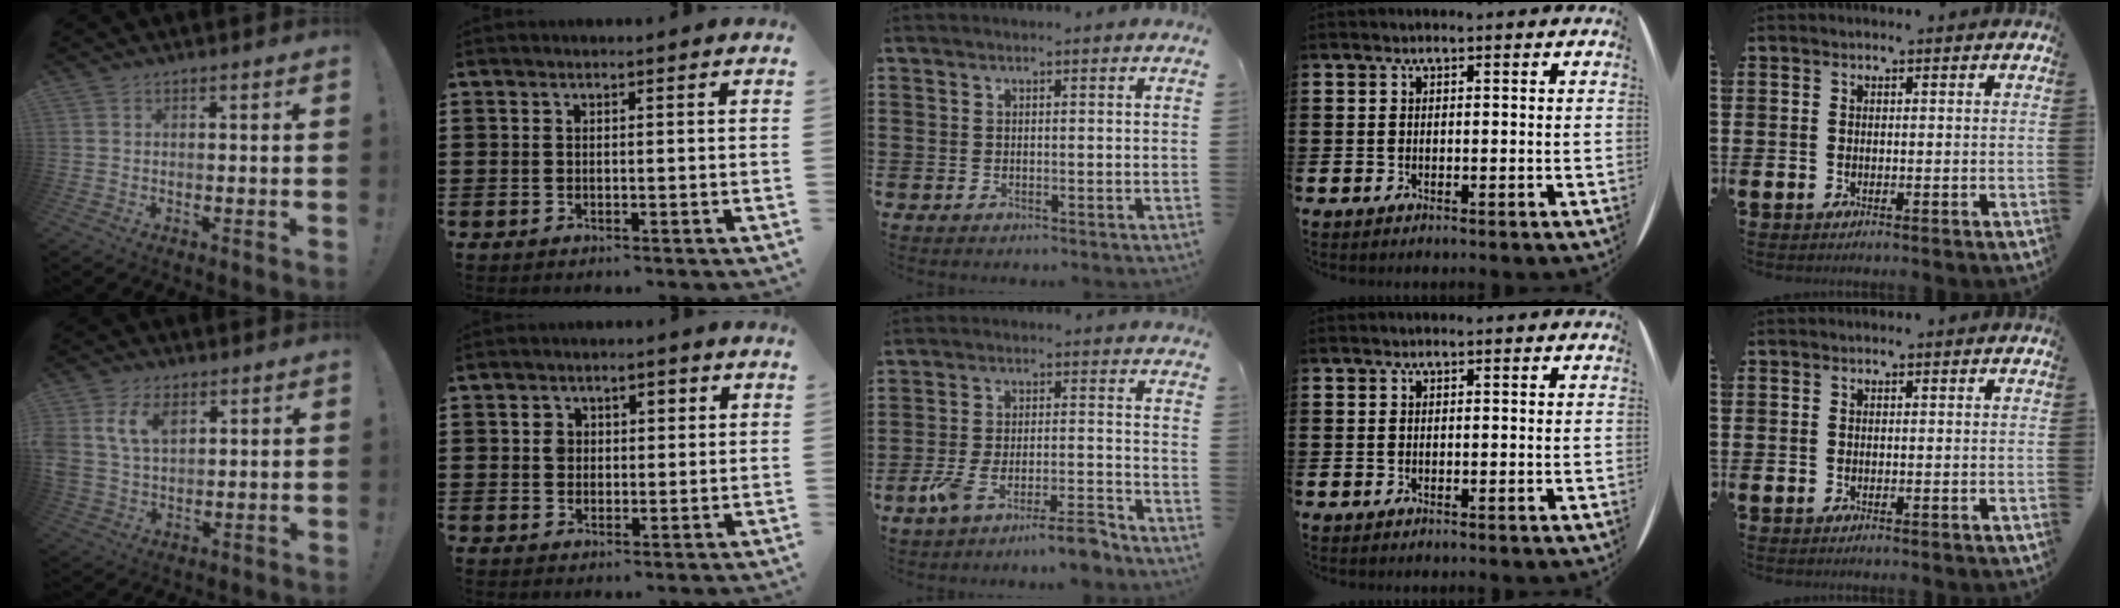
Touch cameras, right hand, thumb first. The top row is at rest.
{"thumb": {"total": 9.4, "force": [4.2, 6.1, 5.8], "torque": [-0.122, -0.005, 0.079]}, "index": {"total": 2.7, "force": [0.3, 2.2, 1.4], "torque": [-0.038, 0.011, 0.002]}, "middle": {"total": 7.7, "force": [-6.4, 0.1, 4.2], "torque": [-0.079, -0.006, -0.120]}}